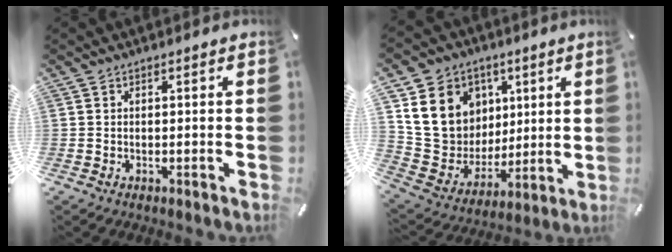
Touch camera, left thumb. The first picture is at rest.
{"total": 17.8, "force": [6.2, 15.5, 6.3], "torque": [-0.117, -0.031, 0.137]}